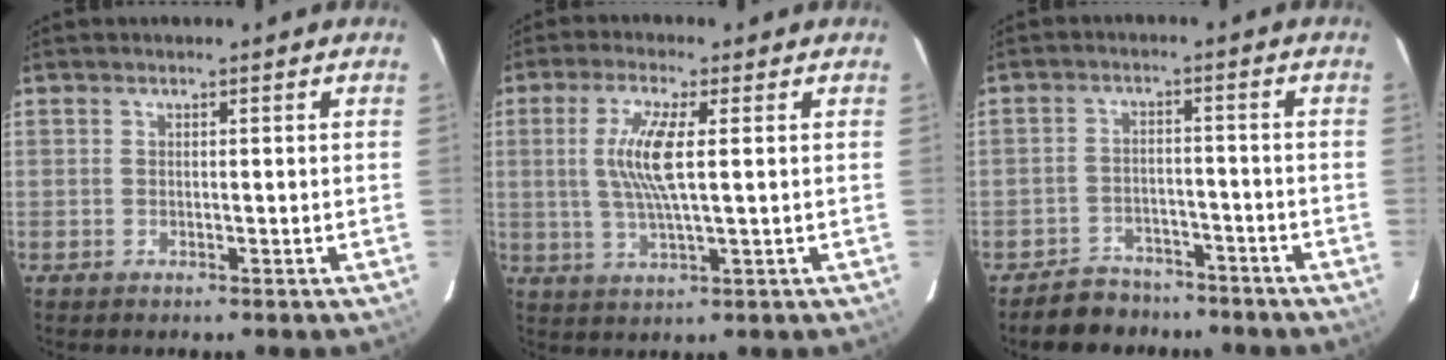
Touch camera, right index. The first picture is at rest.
{"total": 8.0, "force": [1.1, 0.9, 7.9], "torque": [-0.159, -0.001, 0.021]}
{"total": 8.0, "force": [-6.7, 4.1, 1.4], "torque": [-0.048, 0.016, -0.094]}